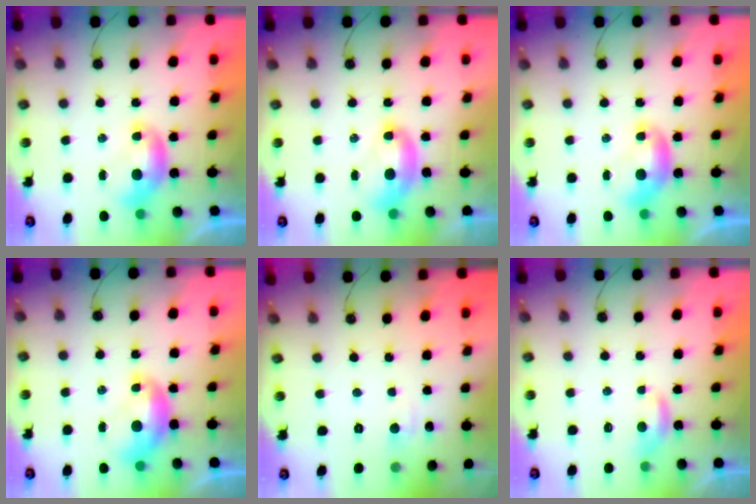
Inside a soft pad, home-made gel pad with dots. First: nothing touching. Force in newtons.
{"total": 2.6, "press": 2.5, "slide": 0.5}
{"total": 0.0}
{"total": 1.5, "press": 1.4, "slide": 0.3}
{"total": 1.9, "press": 1.8, "slide": 0.4}
{"total": 1.7, "press": 1.6, "slide": 0.5}